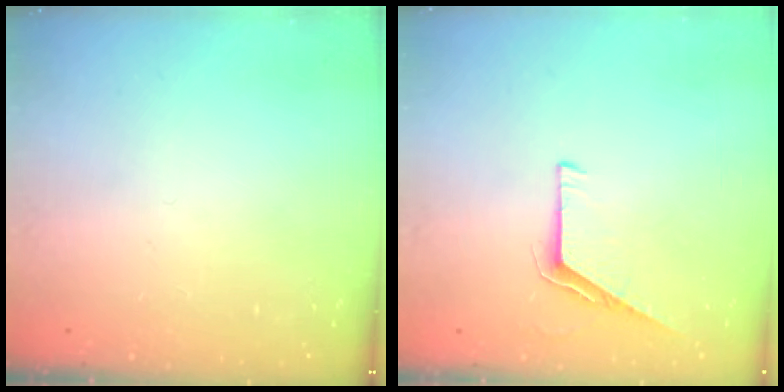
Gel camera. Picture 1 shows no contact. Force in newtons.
{"total": 5.4, "press": 5.3, "slide": 0.6}